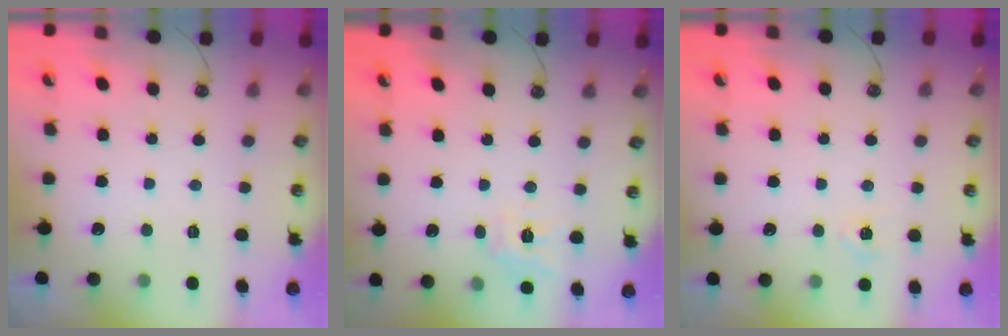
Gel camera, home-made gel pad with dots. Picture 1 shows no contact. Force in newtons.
{"total": 8.0, "press": 8.0, "slide": 0.6}
{"total": 4.6, "press": 4.5, "slide": 0.6}